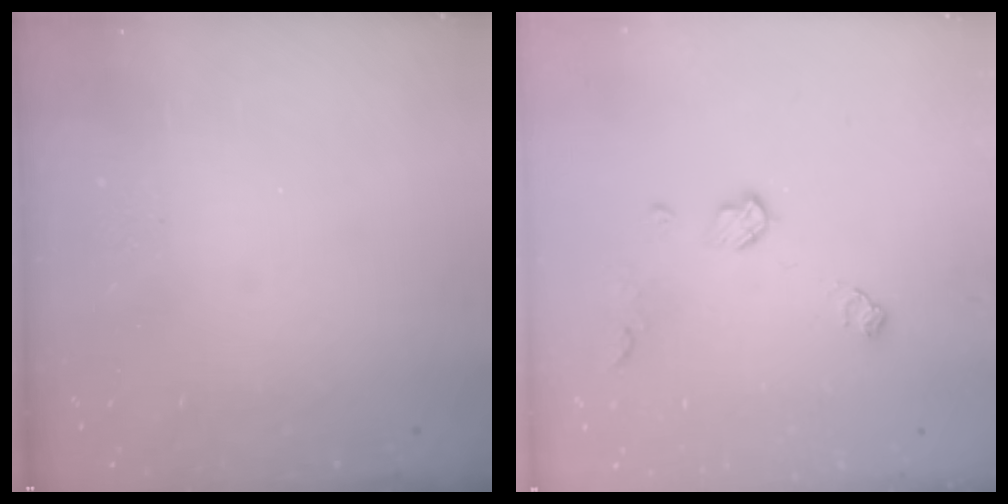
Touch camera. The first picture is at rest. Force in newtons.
{"total": 7.4, "press": 7.4, "slide": 0.5}